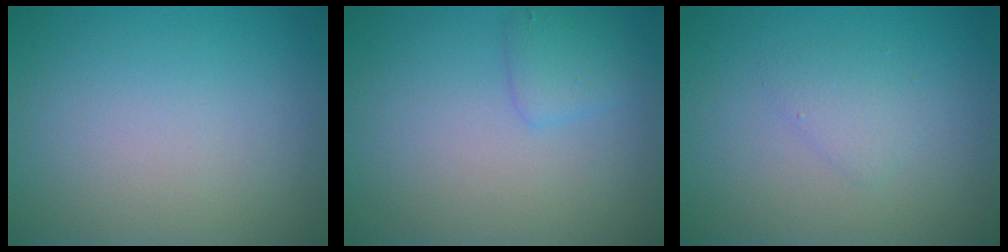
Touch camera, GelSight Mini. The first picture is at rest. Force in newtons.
{"total": 1.7, "press": 1.7, "slide": 0.1}
{"total": 1.3, "press": 1.3, "slide": 0.1}